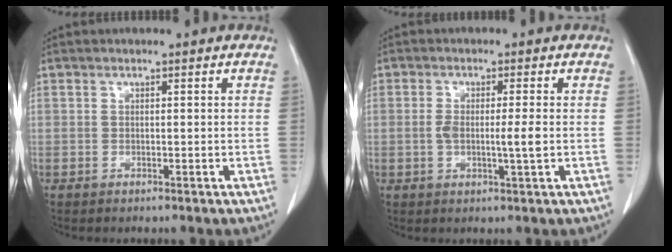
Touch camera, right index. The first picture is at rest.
{"total": 4.3, "force": [-0.5, 0.3, 4.2], "torque": [-0.083, -0.002, -0.007]}